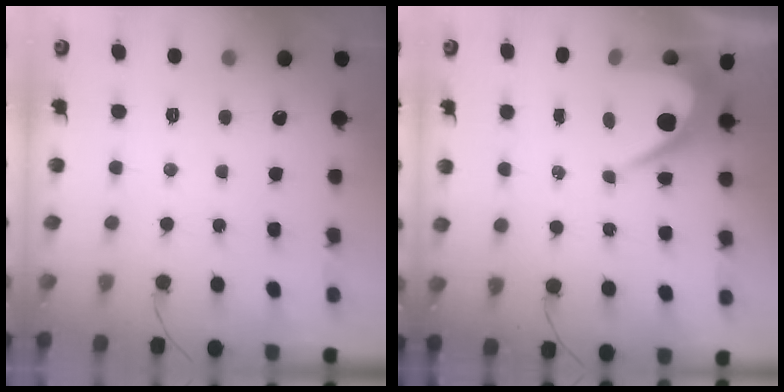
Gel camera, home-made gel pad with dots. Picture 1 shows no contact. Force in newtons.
{"total": 8.1, "press": 8.1, "slide": 0.5}